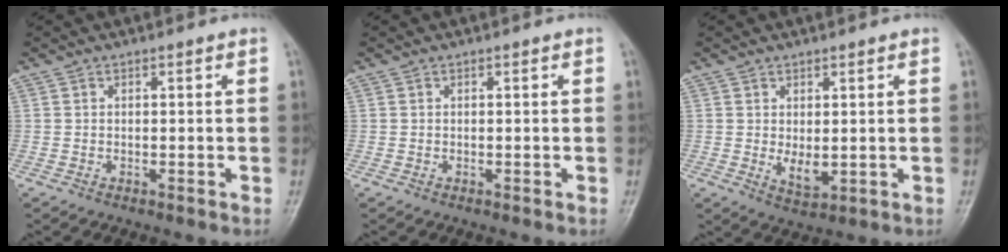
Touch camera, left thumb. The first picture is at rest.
{"total": 0.0}
{"total": 4.0, "force": [0.4, 1.9, 3.5], "torque": [-0.052, -0.013, 0.016]}